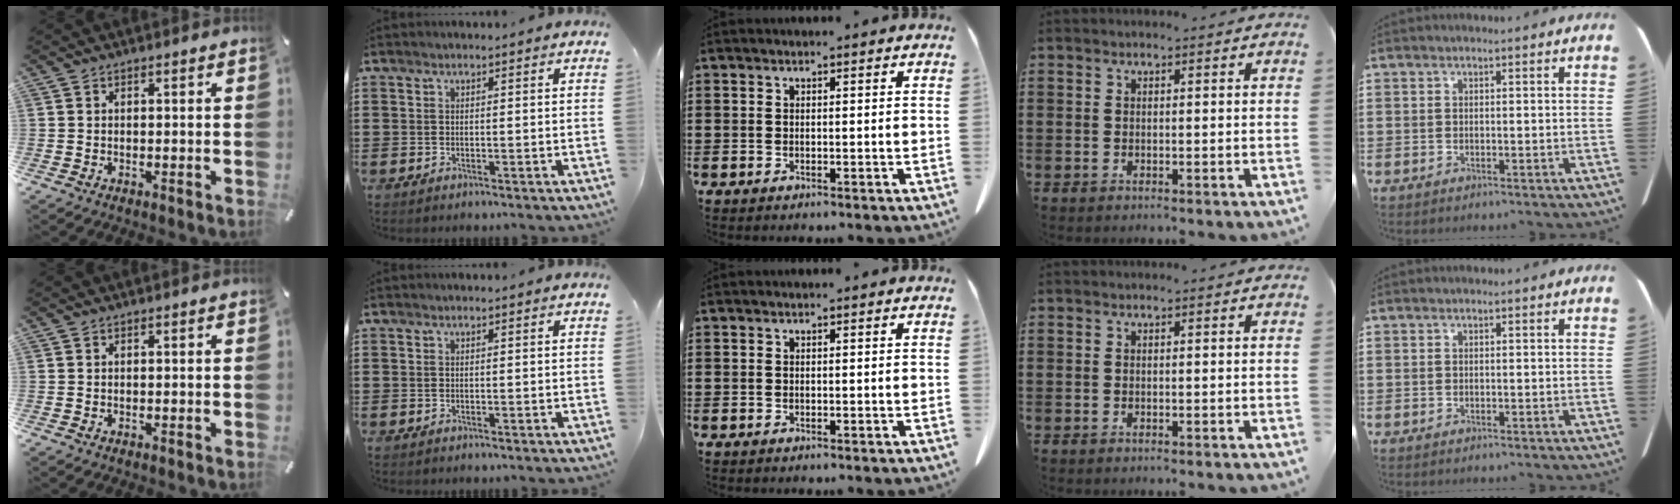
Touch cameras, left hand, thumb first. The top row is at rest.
{}